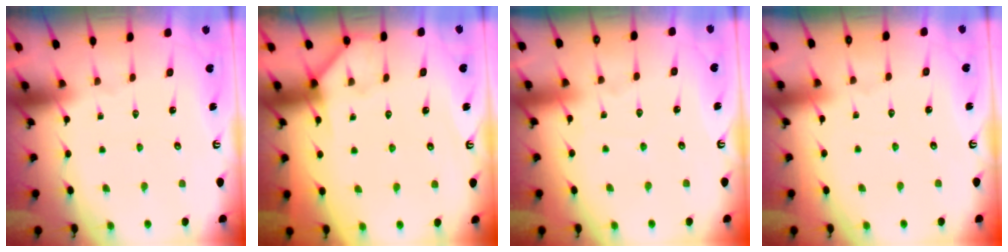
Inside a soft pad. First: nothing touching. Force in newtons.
{"total": 3.8, "press": 3.7, "slide": 0.4}
{"total": 4.2, "press": 4.2, "slide": 0.3}
{"total": 2.1, "press": 2.1, "slide": 0.2}